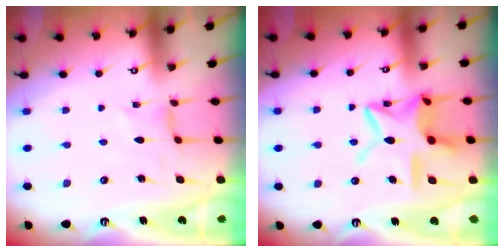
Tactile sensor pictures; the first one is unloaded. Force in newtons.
{"total": 15.0, "press": 15.0, "slide": 1.3}